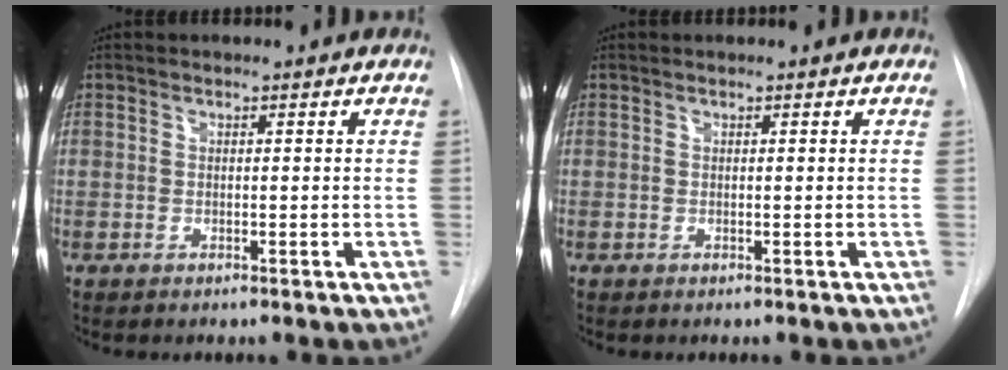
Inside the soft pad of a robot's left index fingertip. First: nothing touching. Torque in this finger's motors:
{"motor_torque": [0.00, 0.00, 0.00, 0.00]}